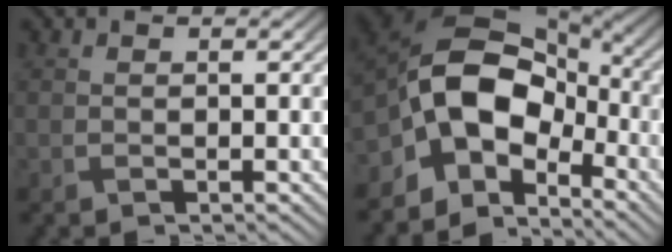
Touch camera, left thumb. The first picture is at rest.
{"total": 11.7, "force": [-4.0, 7.7, 7.8], "torque": [-0.135, 0.006, -0.099]}